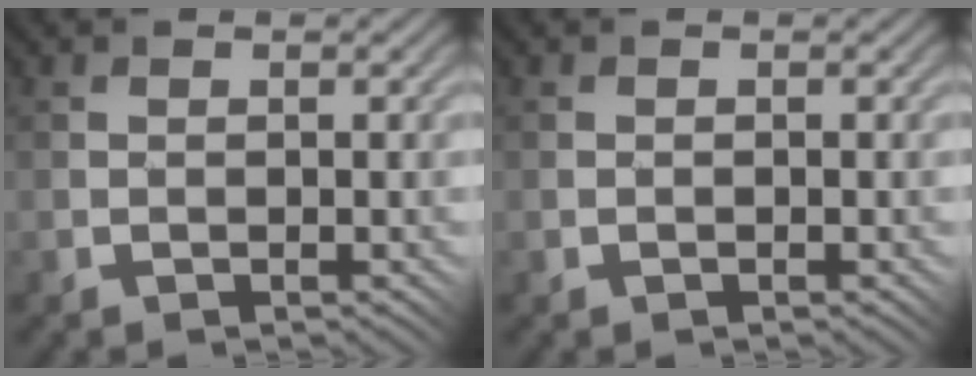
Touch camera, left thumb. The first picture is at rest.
{"total": 0.0}